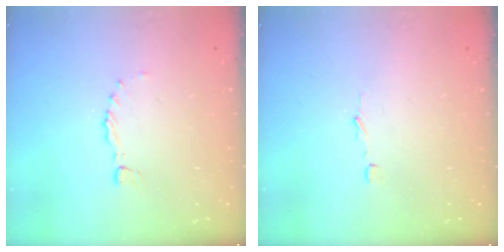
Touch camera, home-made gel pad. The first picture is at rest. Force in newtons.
{"total": 2.8, "press": 2.8, "slide": 0.2}